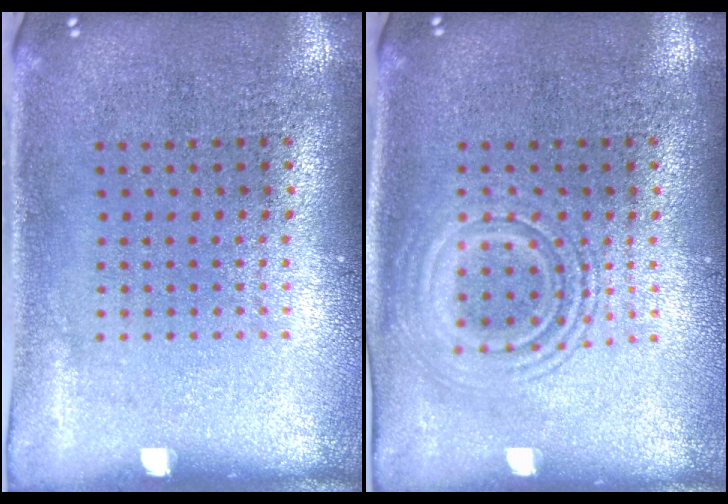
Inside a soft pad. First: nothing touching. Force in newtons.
{"total": 2.1, "press": 2.1, "slide": 0.3}